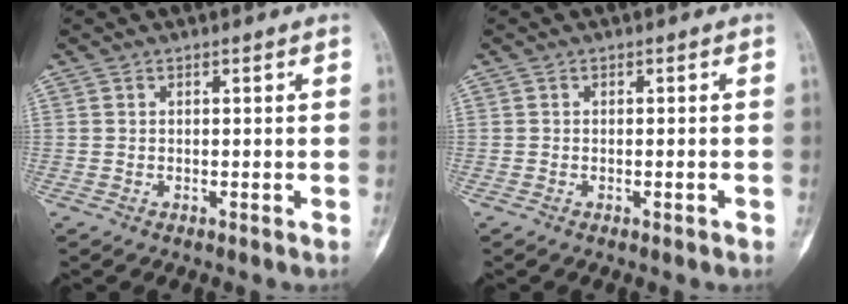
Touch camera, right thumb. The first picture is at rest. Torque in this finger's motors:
{"motor_torque": [-0.32, 0.11, -0.20, 0.04, -0.04]}